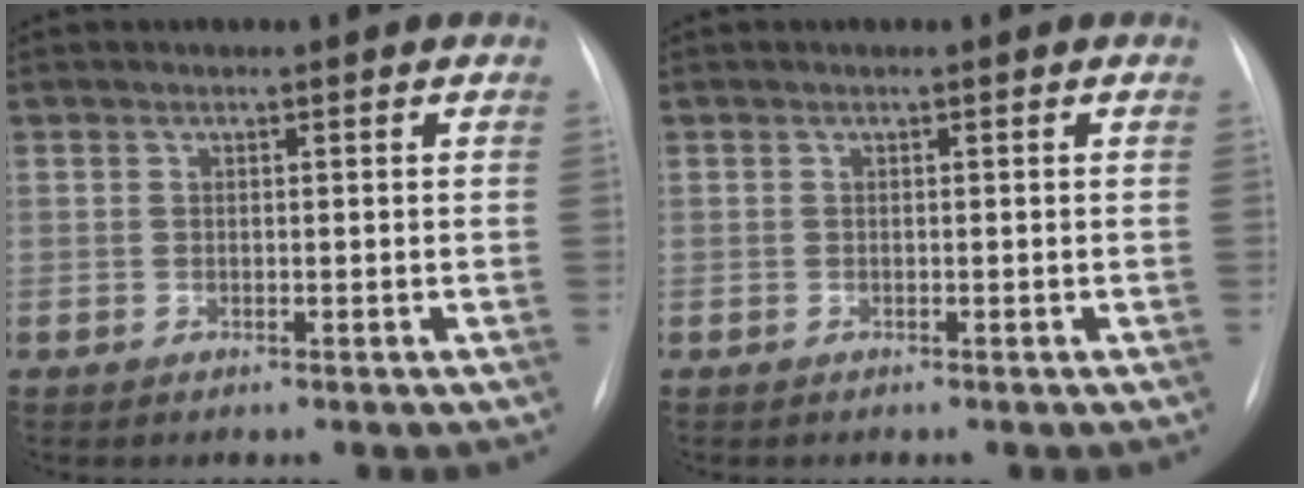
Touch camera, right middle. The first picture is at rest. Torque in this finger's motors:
{"motor_torque": [-0.28, -0.03, 0.02, 0.00]}